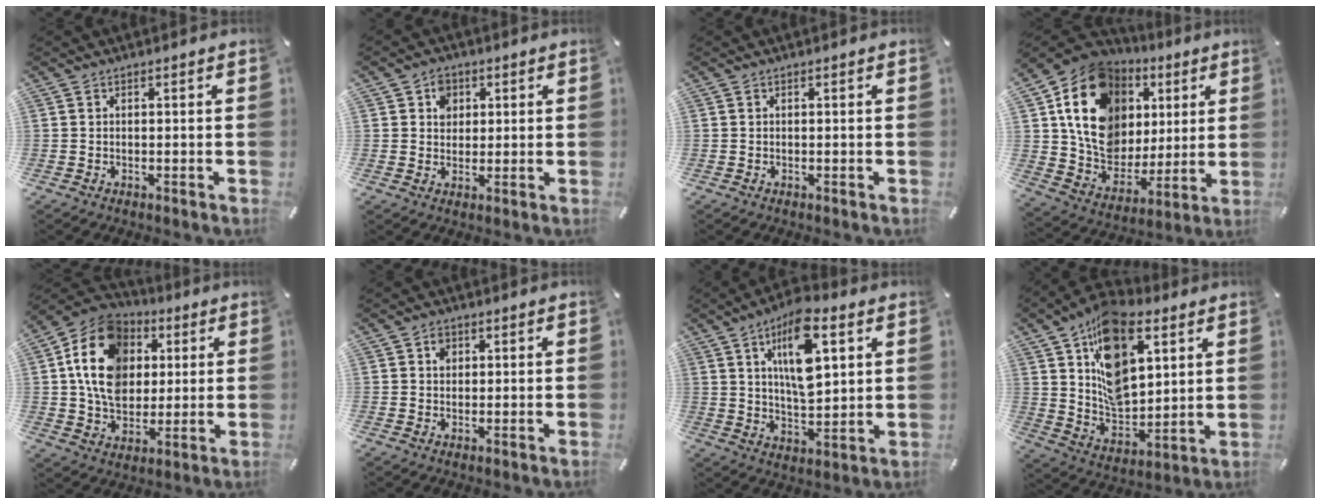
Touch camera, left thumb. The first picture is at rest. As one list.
[{"total": 4.6, "force": [1.4, 4.1, 1.6], "torque": [-0.017, 0.000, 0.020]}, {"total": 0.0}, {"total": 19.5, "force": [6.0, 16.1, 9.2], "torque": [-0.163, -0.033, 0.117]}, {"total": 17.0, "force": [3.1, 13.7, 9.5], "torque": [-0.181, 0.005, 0.060]}, {"total": 2.3, "force": [0.6, 2.0, 0.9], "torque": [-0.006, -0.001, 0.006]}, {"total": 14.4, "force": [6.2, 6.3, 11.4], "torque": [-0.194, -0.013, 0.104]}, {"total": 17.2, "force": [8.5, 10.8, 10.5], "torque": [-0.183, -0.035, 0.156]}]